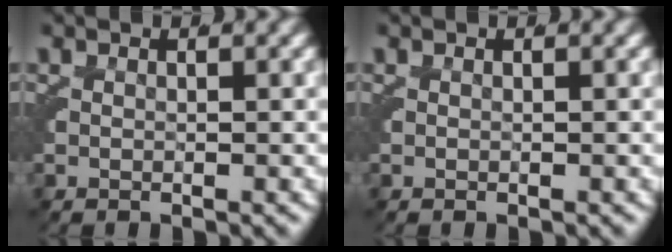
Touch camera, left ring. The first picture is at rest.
{"total": 0.0}